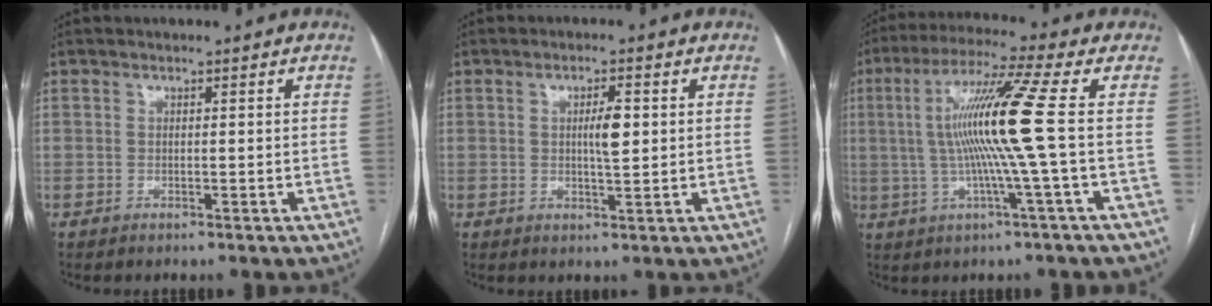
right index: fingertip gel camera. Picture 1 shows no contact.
{"total": 3.6, "force": [0.6, 0.7, 3.5], "torque": [-0.058, 0.001, 0.009]}
{"total": 12.3, "force": [0.3, -2.2, 12.1], "torque": [-0.233, 0.006, 0.003]}